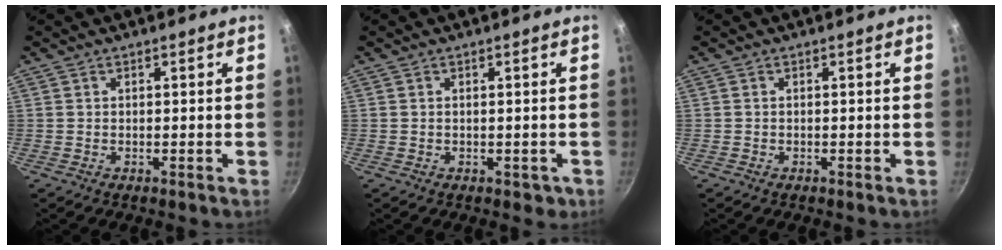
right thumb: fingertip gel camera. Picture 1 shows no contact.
{"total": 2.2, "force": [-0.6, 1.5, 1.5], "torque": [-0.012, 0.001, -0.003]}
{"total": 0.0}